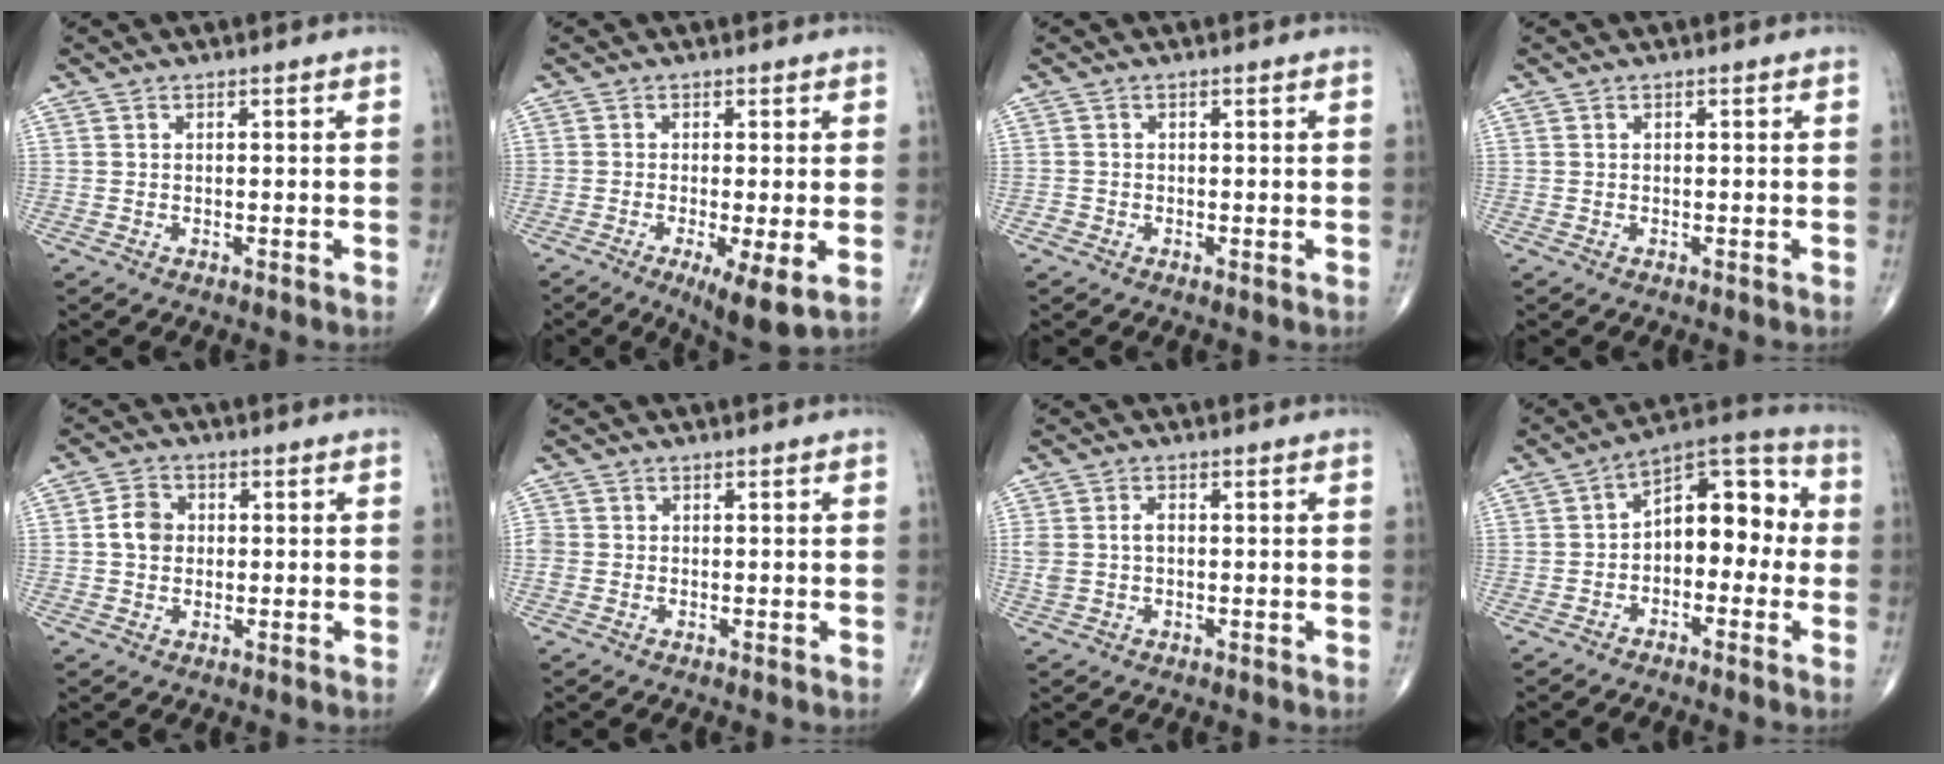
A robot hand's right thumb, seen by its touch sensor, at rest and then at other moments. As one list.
[{"total": 7.0, "force": [-2.1, 1.5, 6.5], "torque": [-0.113, -0.022, -0.035]}, {"total": 0.8, "force": [-0.4, 0.7, 0.3], "torque": [-0.004, -0.001, -0.011]}, {"total": 0.0}, {"total": 4.6, "force": [0.2, 3.8, 2.6], "torque": [-0.038, 0.009, -0.002]}, {"total": 2.0, "force": [-0.2, 1.8, 0.8], "torque": [-0.010, 0.006, -0.003]}, {"total": 3.4, "force": [0.2, 2.2, 2.6], "torque": [-0.063, 0.012, 0.005]}, {"total": 12.3, "force": [-0.8, 7.4, 9.8], "torque": [-0.103, 0.049, -0.029]}]